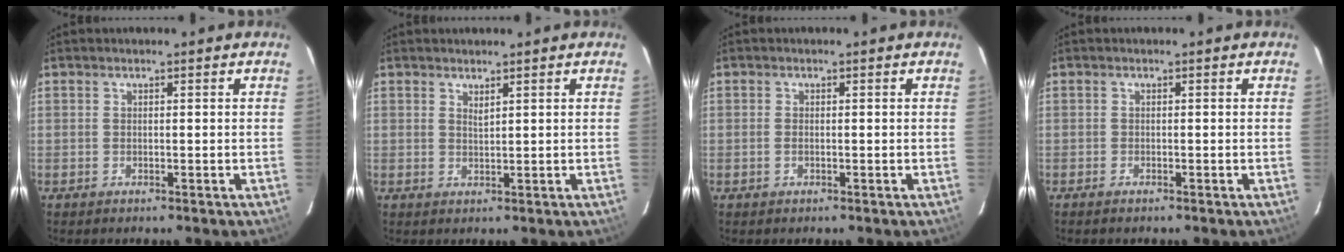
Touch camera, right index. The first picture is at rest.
{"total": 1.2, "force": [1.0, 0.2, 0.7], "torque": [-0.013, -0.001, 0.018]}
{"total": 0.9, "force": [-0.3, 0.5, 0.7], "torque": [-0.014, 0.000, -0.006]}
{"total": 0.8, "force": [-0.7, 0.2, 0.3], "torque": [-0.008, -0.002, -0.014]}